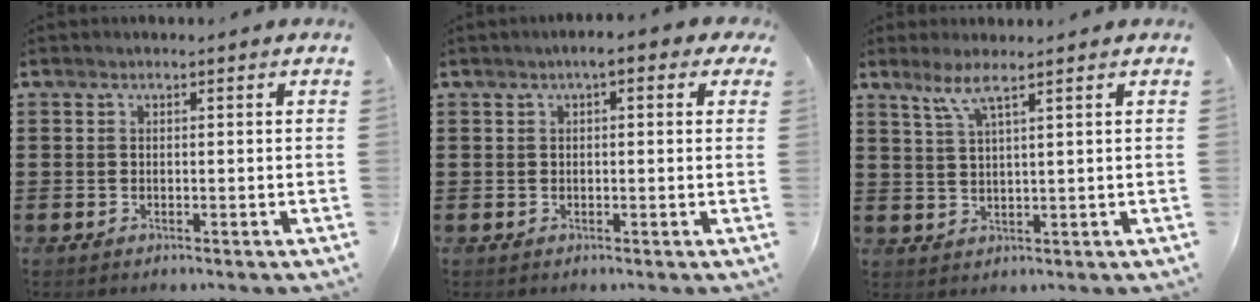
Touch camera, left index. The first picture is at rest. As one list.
[{"total": 2.4, "force": [0.6, 0.9, 2.2], "torque": [-0.043, 0.008, 0.007]}, {"total": 3.7, "force": [2.5, 0.1, 2.7], "torque": [-0.062, 0.002, 0.043]}]